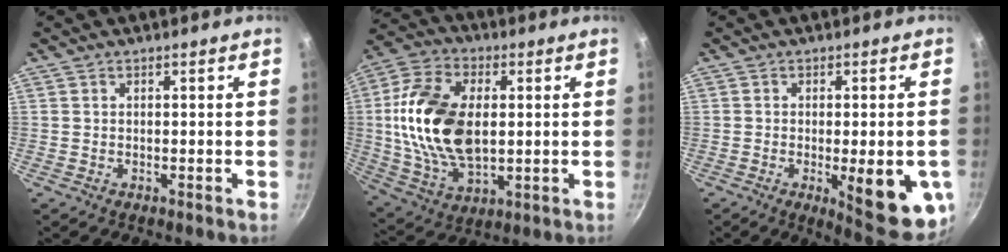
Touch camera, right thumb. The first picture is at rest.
{"total": 20.0, "force": [1.6, 12.1, 15.8], "torque": [-0.287, 0.001, 0.028]}
{"total": 13.9, "force": [-3.4, 4.1, 12.9], "torque": [-0.135, -0.005, -0.037]}